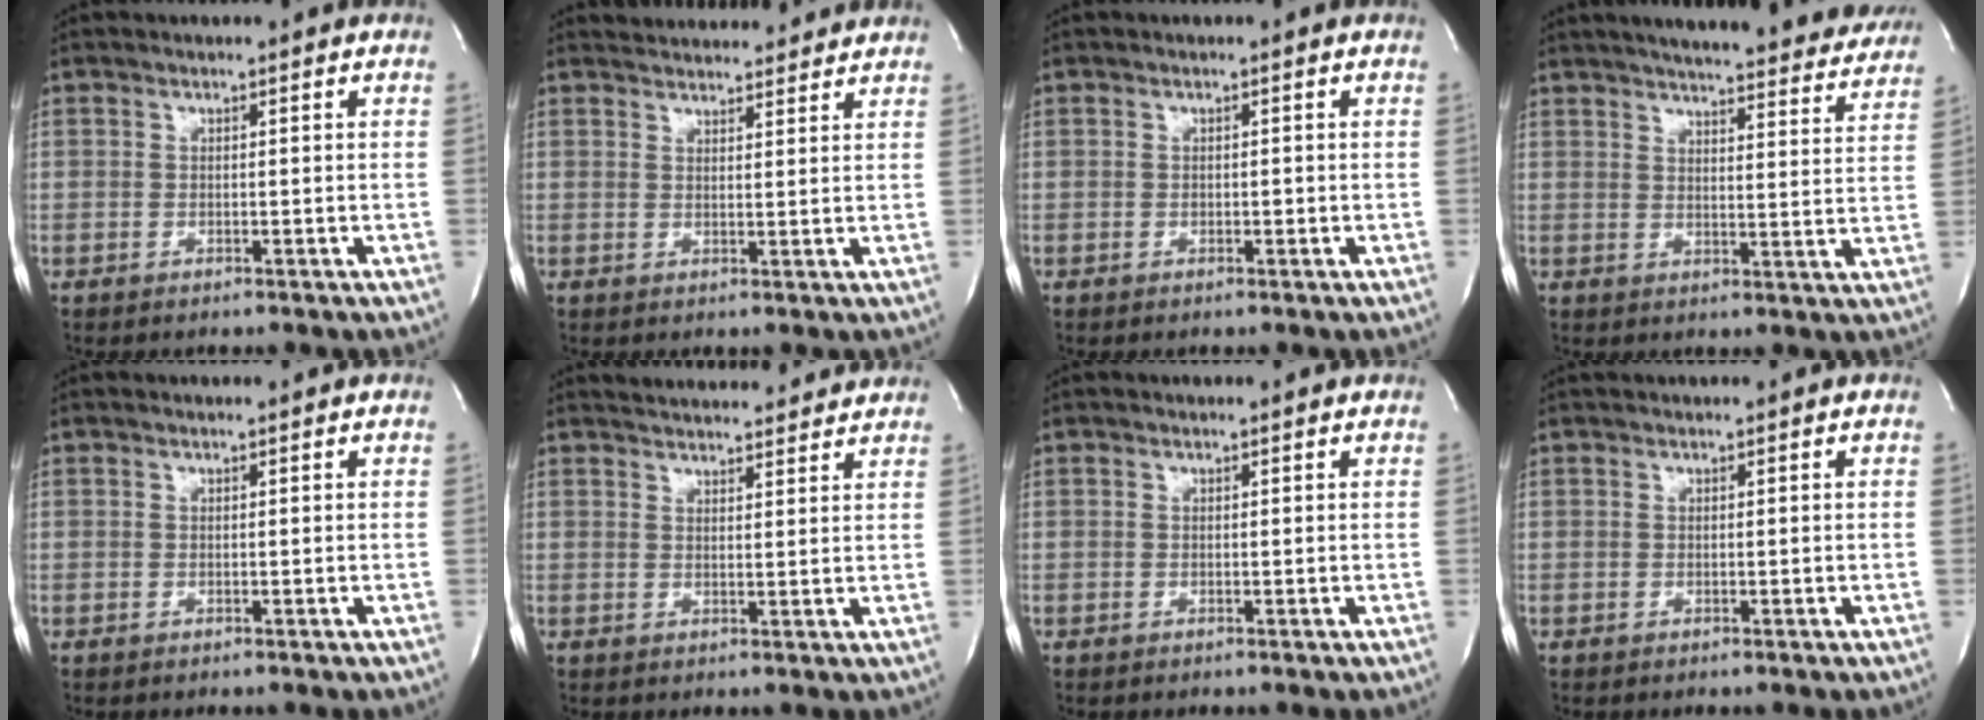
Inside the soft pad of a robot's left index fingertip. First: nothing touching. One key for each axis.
{"total": 9.5, "fx": 9.1, "fy": 2.1, "fz": 1.8, "tx": -0.019, "ty": 0.013, "tz": 0.110}
{"total": 0.6, "fx": -0.5, "fy": 0.3, "fz": 0.3, "tx": -0.001, "ty": -0.002, "tz": -0.011}
{"total": 26.3, "fx": 23.6, "fy": 4.5, "fz": 10.7, "tx": -0.165, "ty": -0.035, "tz": 0.281}
{"total": 0.6, "fx": 0.5, "fy": -0.1, "fz": 0.2, "tx": -0.008, "ty": 0.000, "tz": 0.006}
{"total": 11.4, "fx": 10.9, "fy": 2.1, "fz": 2.8, "tx": -0.034, "ty": 0.011, "tz": 0.132}
{"total": 0.9, "fx": 0.9, "fy": 0.0, "fz": 0.1, "tx": -0.010, "ty": -0.003, "tz": 0.005}
{"total": 1.2, "fx": 1.1, "fy": 0.0, "fz": 0.4, "tx": -0.008, "ty": 0.017, "tz": 0.015}